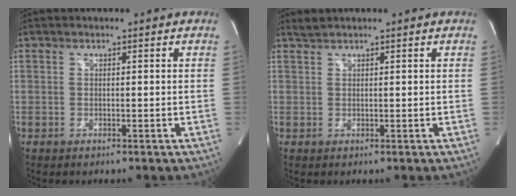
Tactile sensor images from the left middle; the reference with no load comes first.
{"total": 1.1, "force": [1.0, -0.1, 0.2], "torque": [-0.010, 0.007, 0.027]}